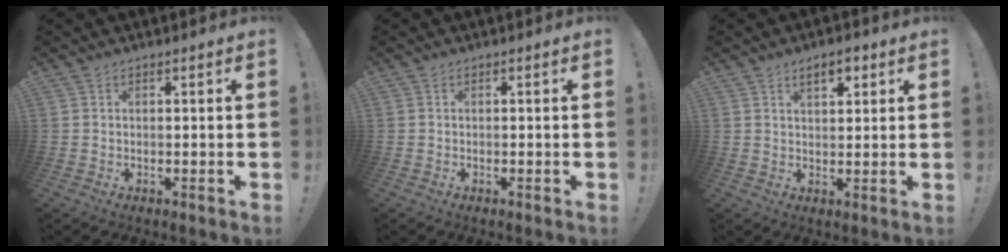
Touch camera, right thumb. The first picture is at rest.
{"total": 0.0}
{"total": 4.9, "force": [2.9, 2.3, 3.2], "torque": [-0.045, -0.005, 0.049]}